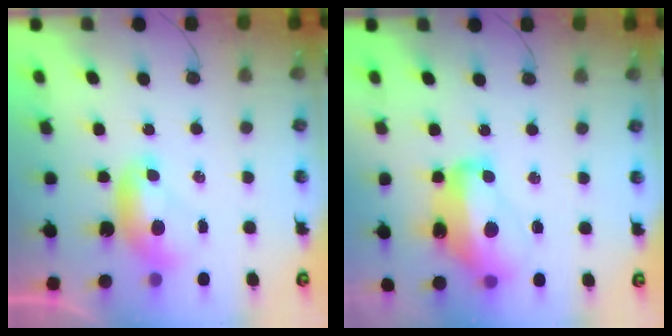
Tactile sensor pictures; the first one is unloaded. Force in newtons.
{"total": 10.4, "press": 10.3, "slide": 1.9}